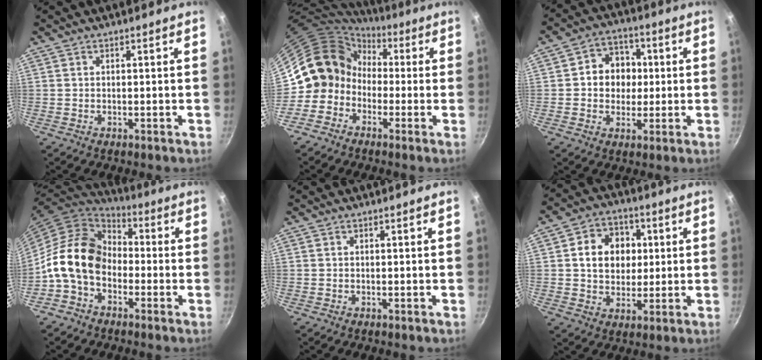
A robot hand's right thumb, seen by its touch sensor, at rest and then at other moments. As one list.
[{"total": 9.6, "force": [-0.3, 9.0, 3.4], "torque": [-0.025, 0.038, -0.029]}, {"total": 9.4, "force": [0.7, 8.2, 4.5], "torque": [-0.028, 0.008, 0.001]}, {"total": 14.0, "force": [-2.8, 10.3, 9.1], "torque": [-0.132, 0.043, -0.076]}, {"total": 0.0}, {"total": 10.6, "force": [2.3, 8.3, 6.1], "torque": [-0.068, 0.001, 0.037]}]